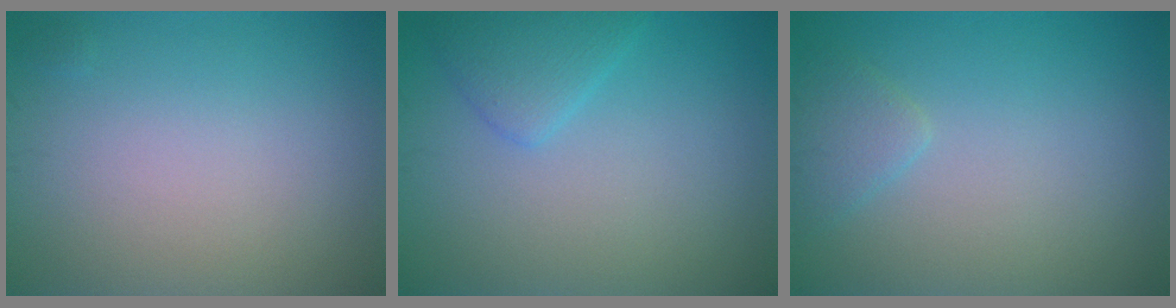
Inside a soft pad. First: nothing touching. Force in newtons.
{"total": 2.3, "press": 2.3, "slide": 0.1}
{"total": 1.5, "press": 1.5, "slide": 0.0}